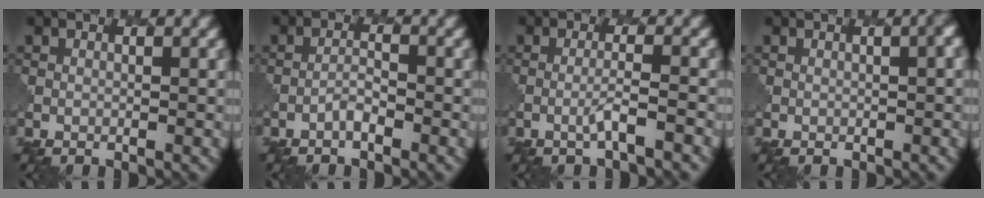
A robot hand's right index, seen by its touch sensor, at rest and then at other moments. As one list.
[{"total": 1.0, "force": [-0.7, 0.3, 0.6], "torque": [-0.011, 0.005, -0.014]}, {"total": 1.8, "force": [-0.7, 0.1, 1.7], "torque": [-0.028, 0.010, -0.015]}, {"total": 2.1, "force": [0.1, 0.8, 2.0], "torque": [-0.007, 0.005, 0.006]}]